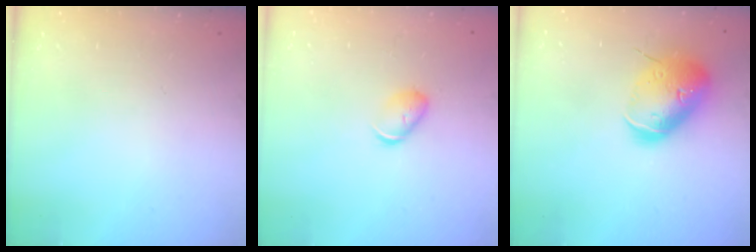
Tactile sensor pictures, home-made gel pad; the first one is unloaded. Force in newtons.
{"total": 5.4, "press": 5.3, "slide": 0.8}
{"total": 18.4, "press": 18.2, "slide": 2.8}